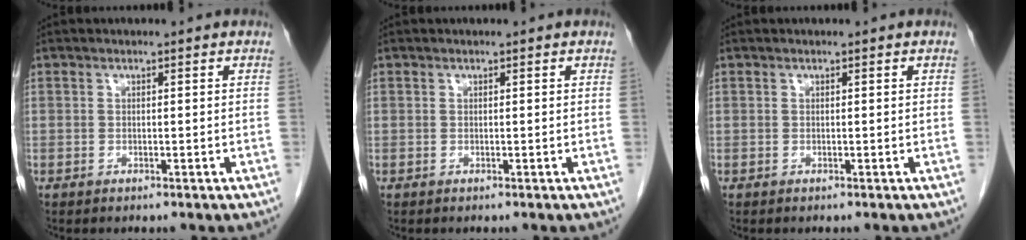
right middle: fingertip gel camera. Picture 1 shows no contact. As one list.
[{"total": 0.0}, {"total": 0.0}]